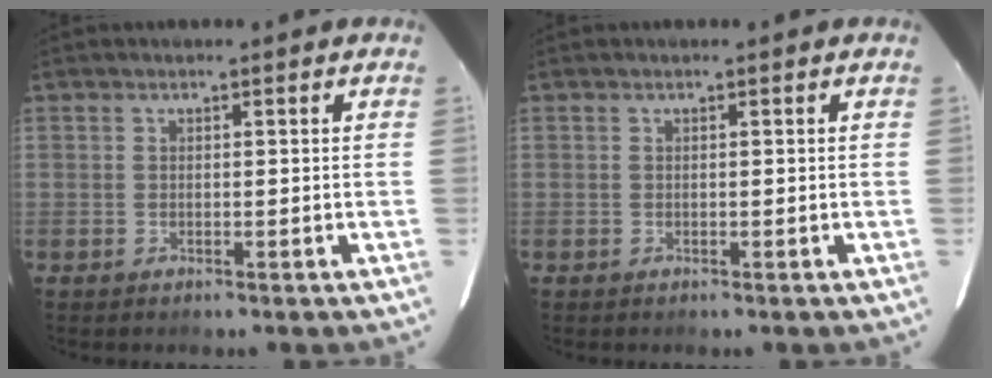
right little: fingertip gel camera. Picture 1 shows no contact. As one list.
[{"total": 0.0}]